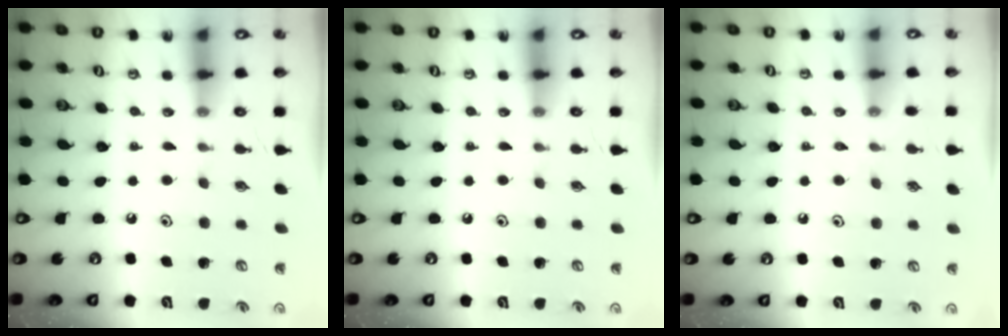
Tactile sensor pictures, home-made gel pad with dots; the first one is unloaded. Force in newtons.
{"total": 0.0}
{"total": 3.5, "press": 3.4, "slide": 0.6}